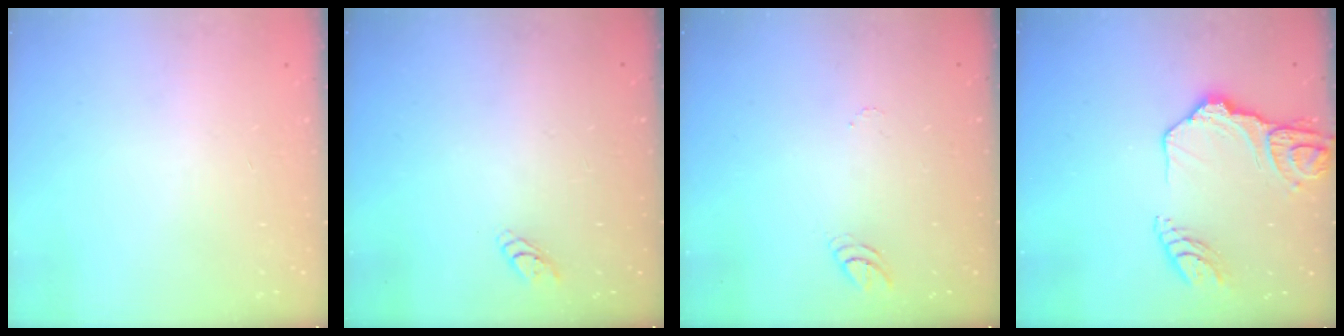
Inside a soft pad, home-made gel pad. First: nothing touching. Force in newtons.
{"total": 2.8, "press": 2.8, "slide": 0.3}
{"total": 3.4, "press": 3.4, "slide": 0.3}
{"total": 15.8, "press": 15.8, "slide": 1.3}